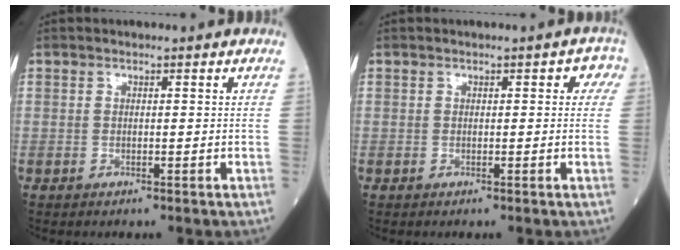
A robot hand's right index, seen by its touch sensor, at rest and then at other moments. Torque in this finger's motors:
{"motor_torque": [0.06, 0.00, 0.03, 0.03]}